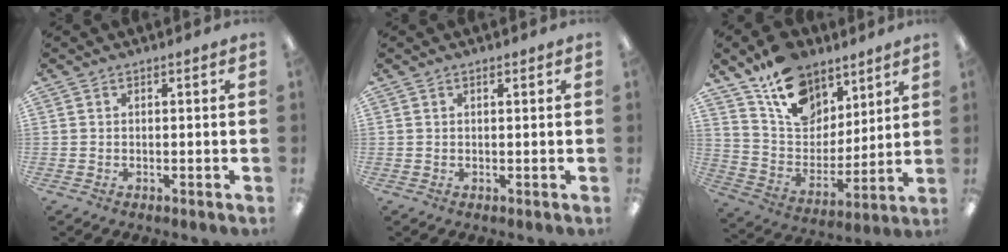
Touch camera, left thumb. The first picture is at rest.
{"total": 0.6, "force": [0.5, 0.2, 0.3], "torque": [0.001, -0.001, 0.007]}
{"total": 16.7, "force": [11.3, 10.5, 6.3], "torque": [-0.114, -0.067, 0.217]}